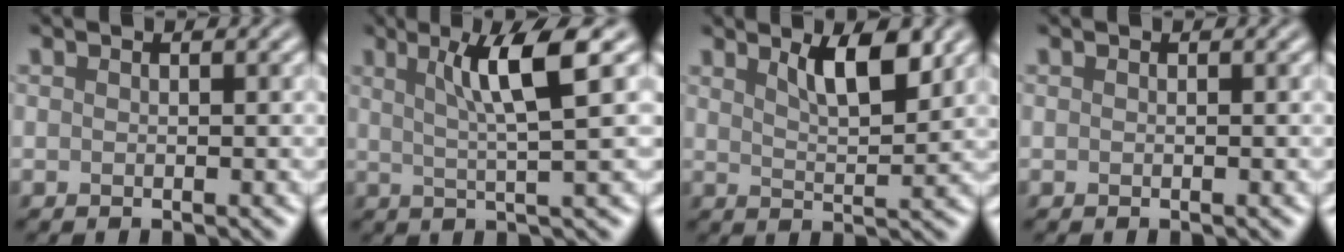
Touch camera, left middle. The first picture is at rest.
{"total": 5.5, "force": [1.9, 0.6, 5.1], "torque": [-0.088, 0.001, 0.034]}
{"total": 4.2, "force": [2.5, 1.1, 3.2], "torque": [-0.051, -0.002, 0.043]}
{"total": 0.0}